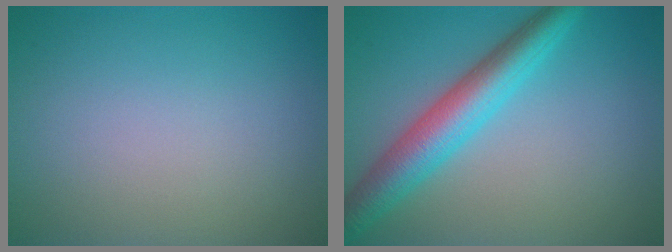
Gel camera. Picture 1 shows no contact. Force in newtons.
{"total": 5.7, "press": 5.7, "slide": 0.2}